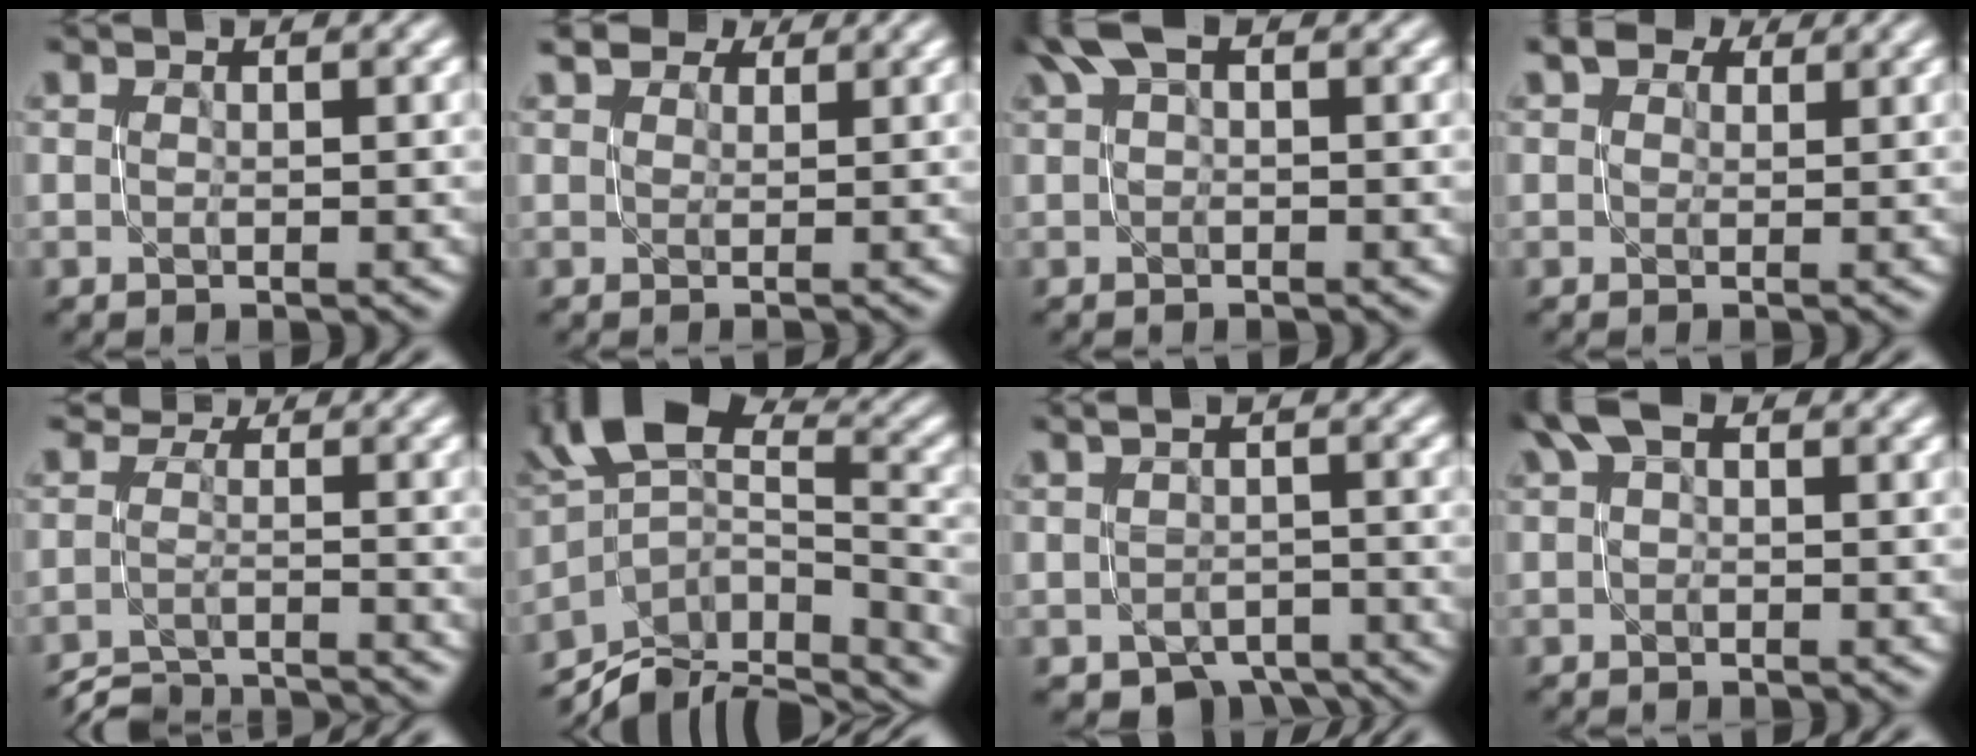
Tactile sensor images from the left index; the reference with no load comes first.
{"total": 3.2, "force": [2.7, 1.3, 1.3], "torque": [-0.021, 0.012, 0.026]}
{"total": 2.5, "force": [1.5, 0.7, 1.9], "torque": [-0.037, 0.006, 0.024]}
{"total": 3.1, "force": [2.2, 1.6, 1.6], "torque": [-0.028, 0.010, 0.021]}
{"total": 6.1, "force": [-5.7, 1.4, 1.4], "torque": [-0.009, -0.003, -0.083]}
{"total": 10.5, "force": [-6.8, 4.8, 6.4], "torque": [-0.108, 0.031, -0.096]}
{"total": 3.1, "force": [-2.2, 1.6, 1.5], "torque": [-0.019, -0.009, -0.028]}
{"total": 2.6, "force": [1.5, 0.9, 1.9], "torque": [-0.036, 0.010, 0.022]}